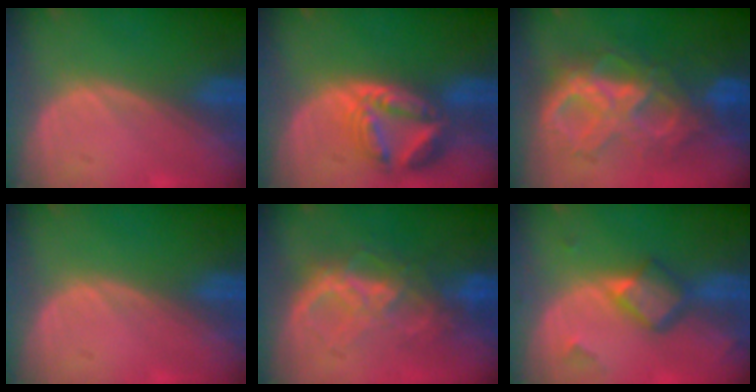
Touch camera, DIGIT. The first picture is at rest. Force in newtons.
{"total": 8.0, "press": 7.1, "slide": 3.8}
{"total": 10.1, "press": 10.0, "slide": 1.2}
{"total": 0.0}
{"total": 7.1, "press": 7.1, "slide": 1.0}
{"total": 5.7, "press": 4.9, "slide": 2.8}